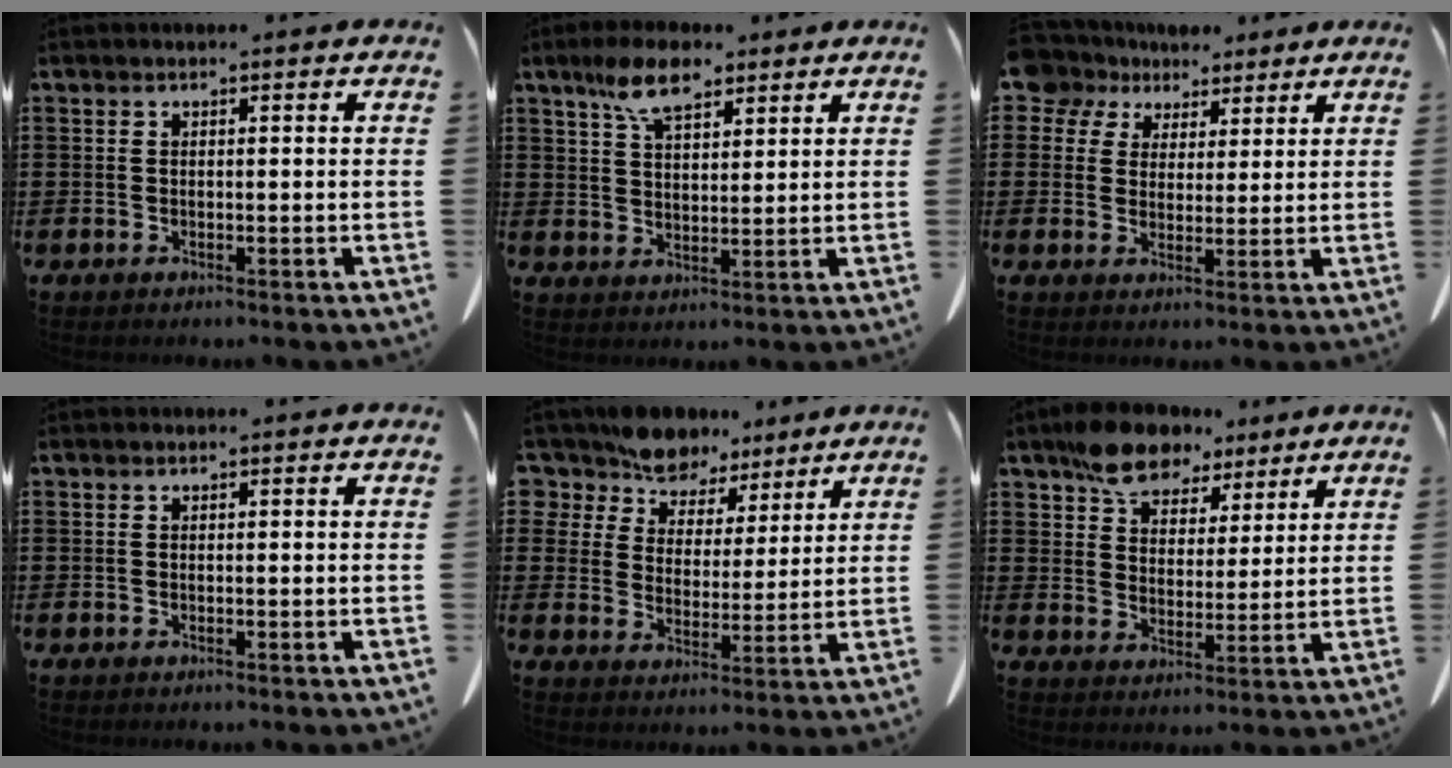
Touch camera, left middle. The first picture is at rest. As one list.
[{"total": 7.5, "force": [5.1, 3.2, 4.6], "torque": [-0.105, 0.002, 0.095]}, {"total": 6.0, "force": [4.4, 3.9, 1.0], "torque": [-0.045, -0.007, 0.083]}, {"total": 0.0}, {"total": 8.2, "force": [7.5, 3.1, 0.7], "torque": [-0.060, -0.040, 0.144]}, {"total": 8.5, "force": [6.9, 4.1, 2.7], "torque": [-0.066, -0.012, 0.130]}]